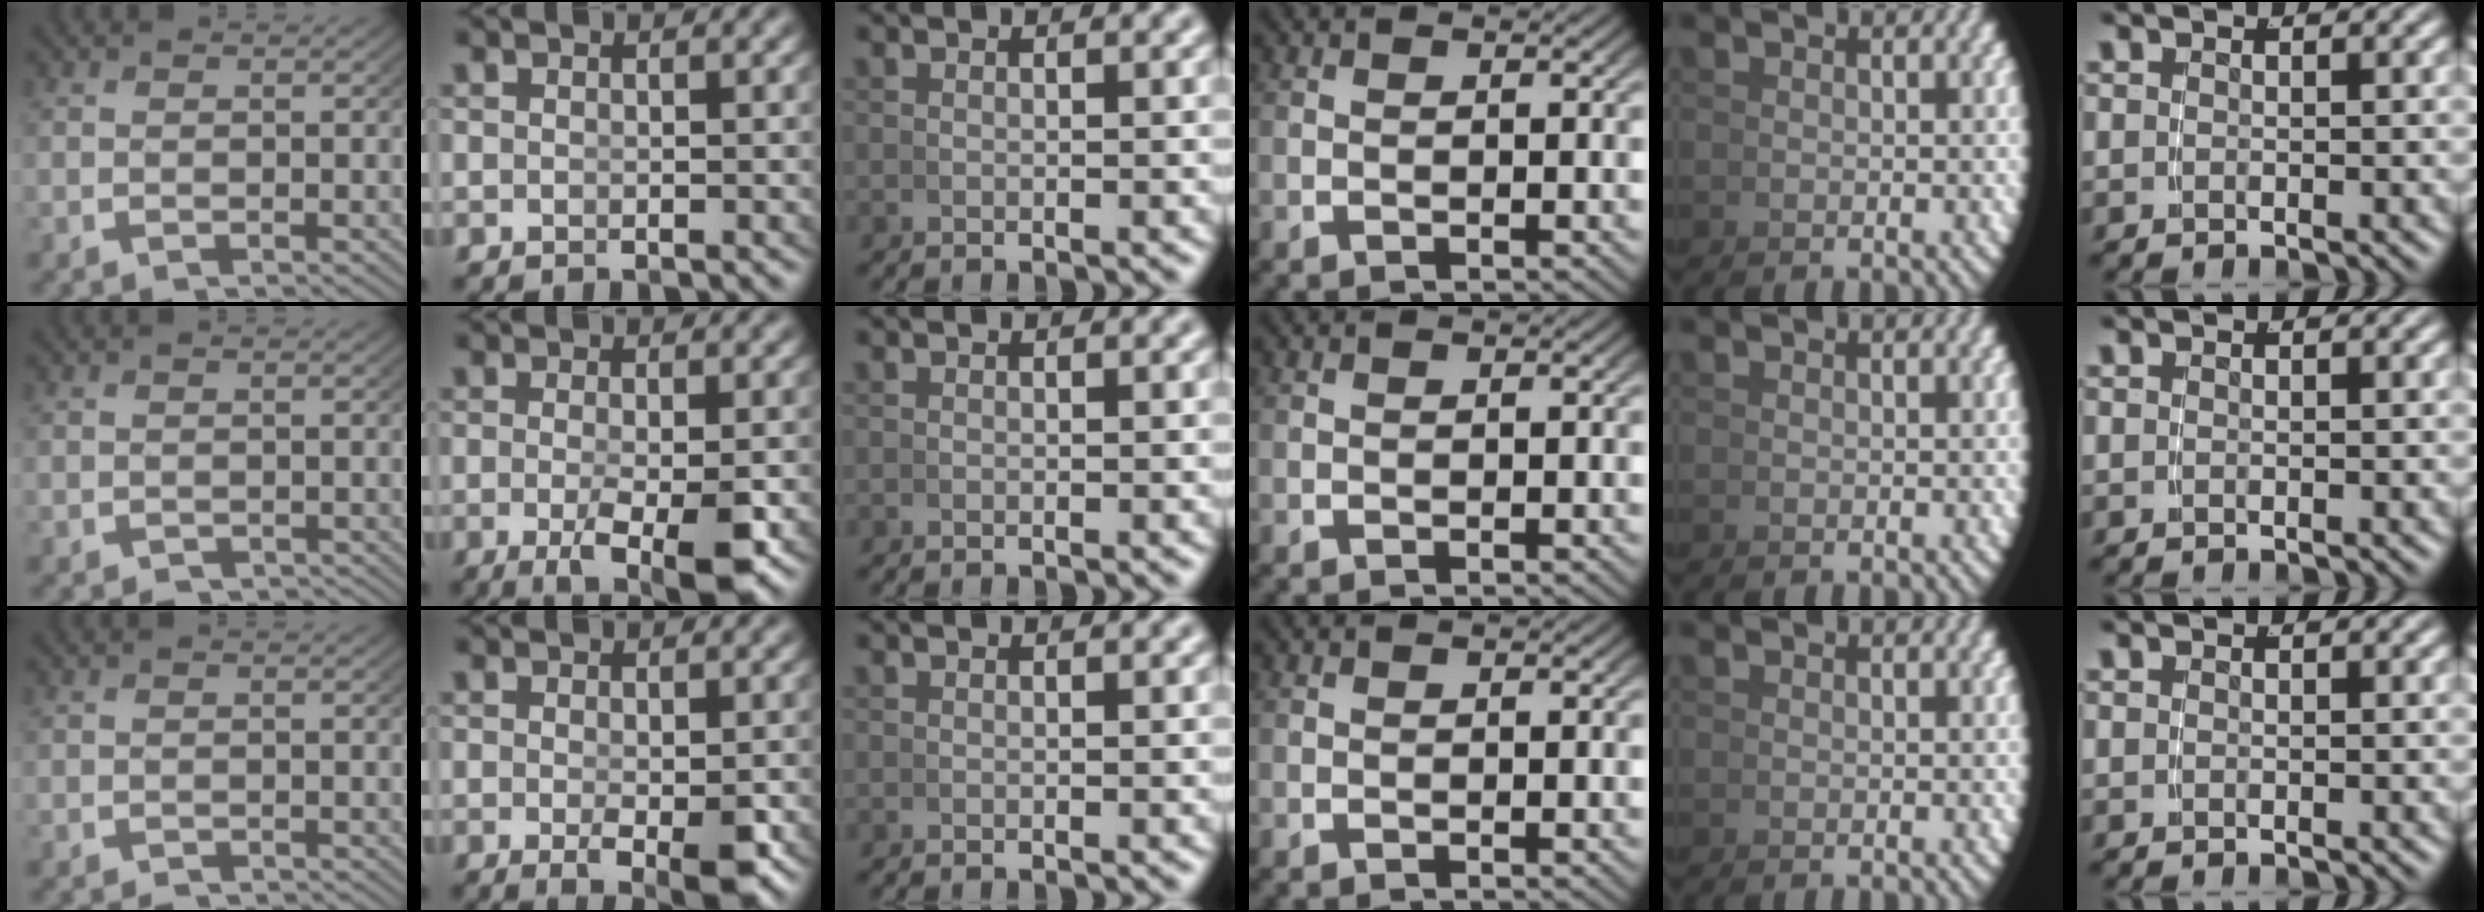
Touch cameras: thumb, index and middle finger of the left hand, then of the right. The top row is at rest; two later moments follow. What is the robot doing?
{"motion": "grasp_and_lifting", "object": "pen"}